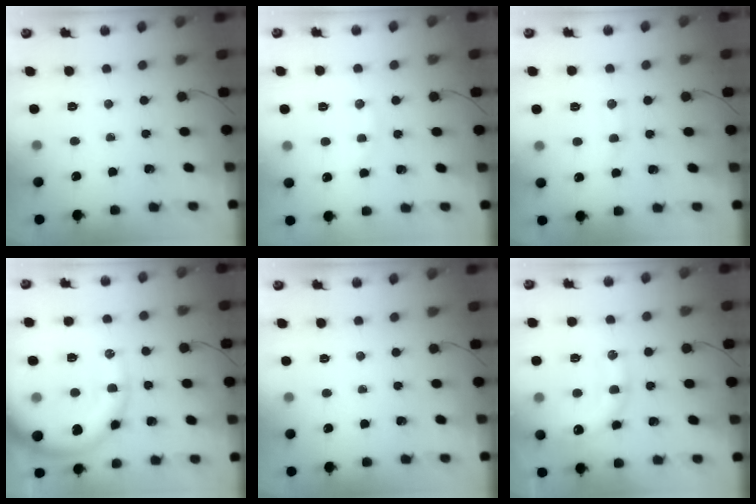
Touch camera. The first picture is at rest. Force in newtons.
{"total": 6.9, "press": 6.8, "slide": 1.2}
{"total": 8.1, "press": 8.0, "slide": 1.3}
{"total": 20.1, "press": 20.0, "slide": 2.1}
{"total": 0.0}
{"total": 15.3, "press": 15.1, "slide": 2.3}